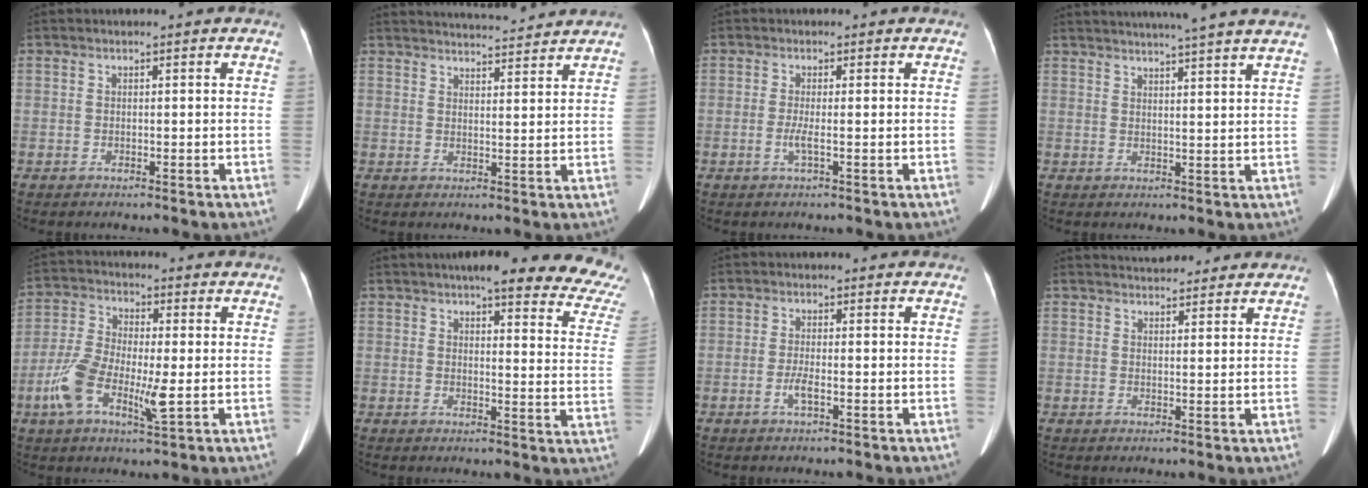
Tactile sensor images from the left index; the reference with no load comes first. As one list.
[{"total": 9.4, "force": [9.1, 0.1, 2.2], "torque": [-0.035, 0.011, 0.122]}, {"total": 1.6, "force": [-0.4, -0.1, 1.5], "torque": [-0.034, -0.002, -0.009]}, {"total": 15.6, "force": [13.9, -0.8, 7.2], "torque": [-0.119, 0.003, 0.174]}, {"total": 10.2, "force": [-2.3, 3.2, 9.4], "torque": [-0.198, 0.000, -0.042]}, {"total": 20.5, "force": [17.4, 3.2, 10.4], "torque": [-0.112, -0.025, 0.182]}, {"total": 2.0, "force": [-0.8, 0.2, 1.8], "torque": [-0.039, -0.002, -0.016]}, {"total": 7.6, "force": [7.1, 1.8, 2.2], "torque": [-0.030, 0.025, 0.092]}]